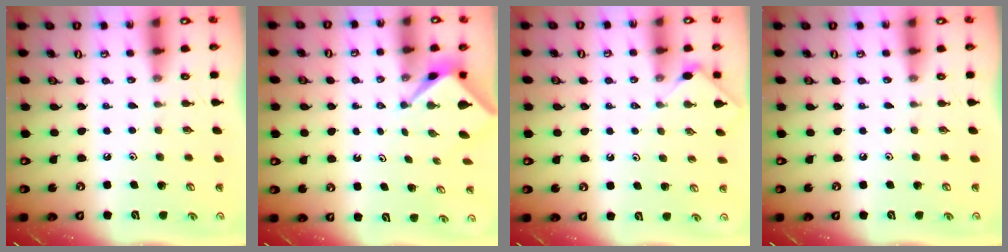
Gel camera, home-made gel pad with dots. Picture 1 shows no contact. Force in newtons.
{"total": 2.2, "press": 2.2, "slide": 0.2}
{"total": 4.5, "press": 4.4, "slide": 0.4}
{"total": 0.0}